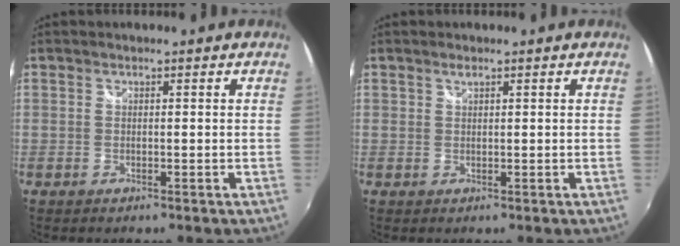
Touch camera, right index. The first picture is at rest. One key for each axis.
{"total": 0.8, "fx": 0.6, "fy": 0.3, "fz": 0.4, "tx": -0.005, "ty": 0.001, "tz": 0.010}